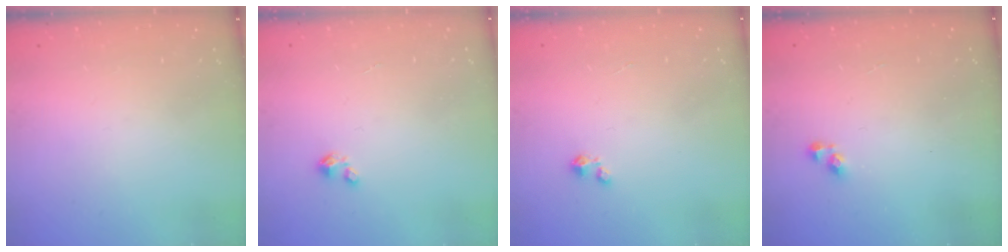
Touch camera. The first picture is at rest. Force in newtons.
{"total": 0.0}
{"total": 1.3, "press": 1.3, "slide": 0.3}
{"total": 3.3, "press": 3.3, "slide": 0.4}